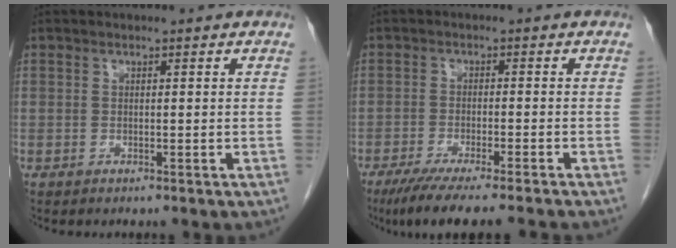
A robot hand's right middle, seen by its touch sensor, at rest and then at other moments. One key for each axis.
{"total": 10.2, "fx": -8.3, "fy": -0.3, "fz": 5.9, "tx": -0.074, "ty": -0.026, "tz": -0.128}